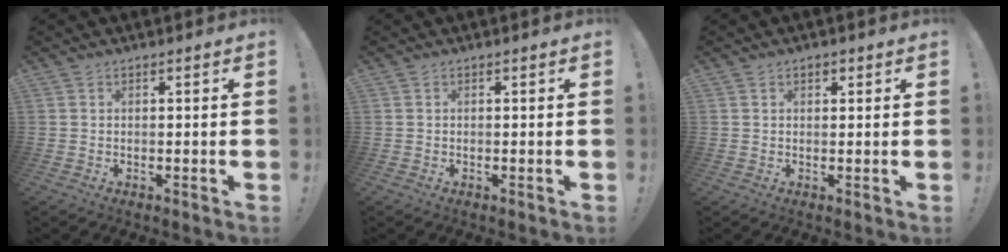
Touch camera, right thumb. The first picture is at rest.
{"total": 0.0}
{"total": 1.2, "force": [0.6, 0.8, 0.5], "torque": [0.001, -0.003, 0.009]}